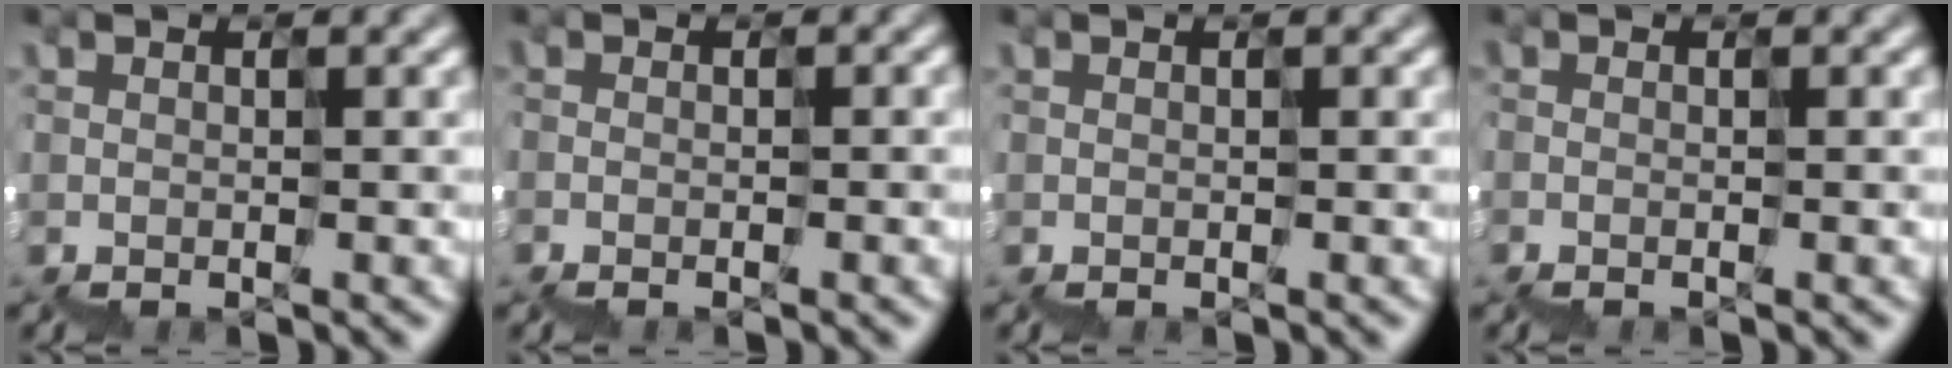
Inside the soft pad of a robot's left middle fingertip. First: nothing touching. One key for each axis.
{"total": 0.9, "fx": -0.9, "fy": 0.2, "fz": 0.1, "tx": -0.005, "ty": 0.004, "tz": -0.014}
{"total": 0.0}
{"total": 0.0}